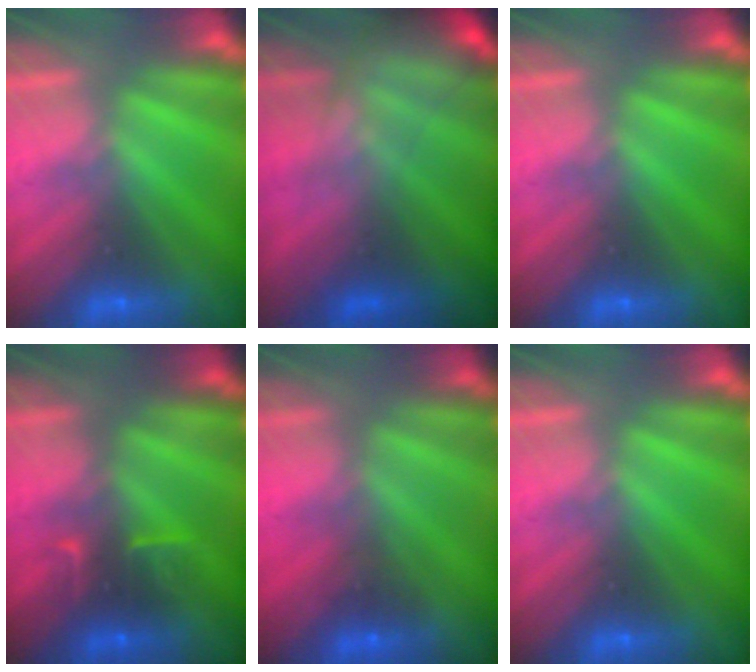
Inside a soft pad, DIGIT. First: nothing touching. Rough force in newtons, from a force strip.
{"total": 8.3}
{"total": 0.0}
{"total": 2.4}
{"total": 1.2}
{"total": 0.0}